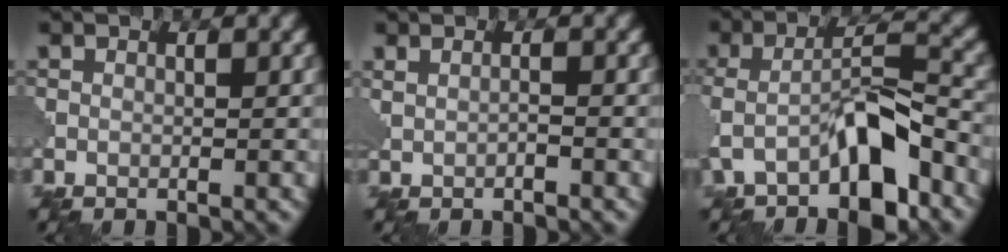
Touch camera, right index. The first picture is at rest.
{"total": 0.6, "force": [0.0, 0.2, 0.6], "torque": [-0.017, -0.003, -0.002]}
{"total": 6.6, "force": [-2.9, 2.1, 5.6], "torque": [-0.103, 0.009, -0.057]}